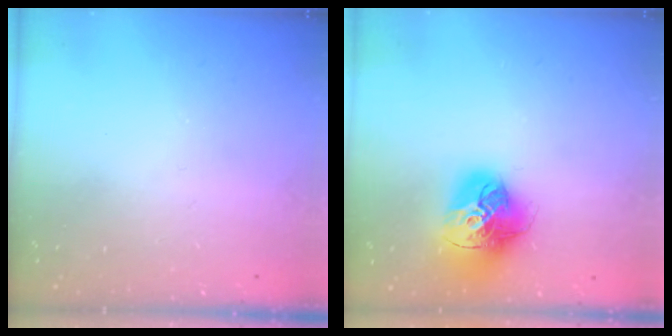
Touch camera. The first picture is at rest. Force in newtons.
{"total": 18.0, "press": 17.9, "slide": 1.9}